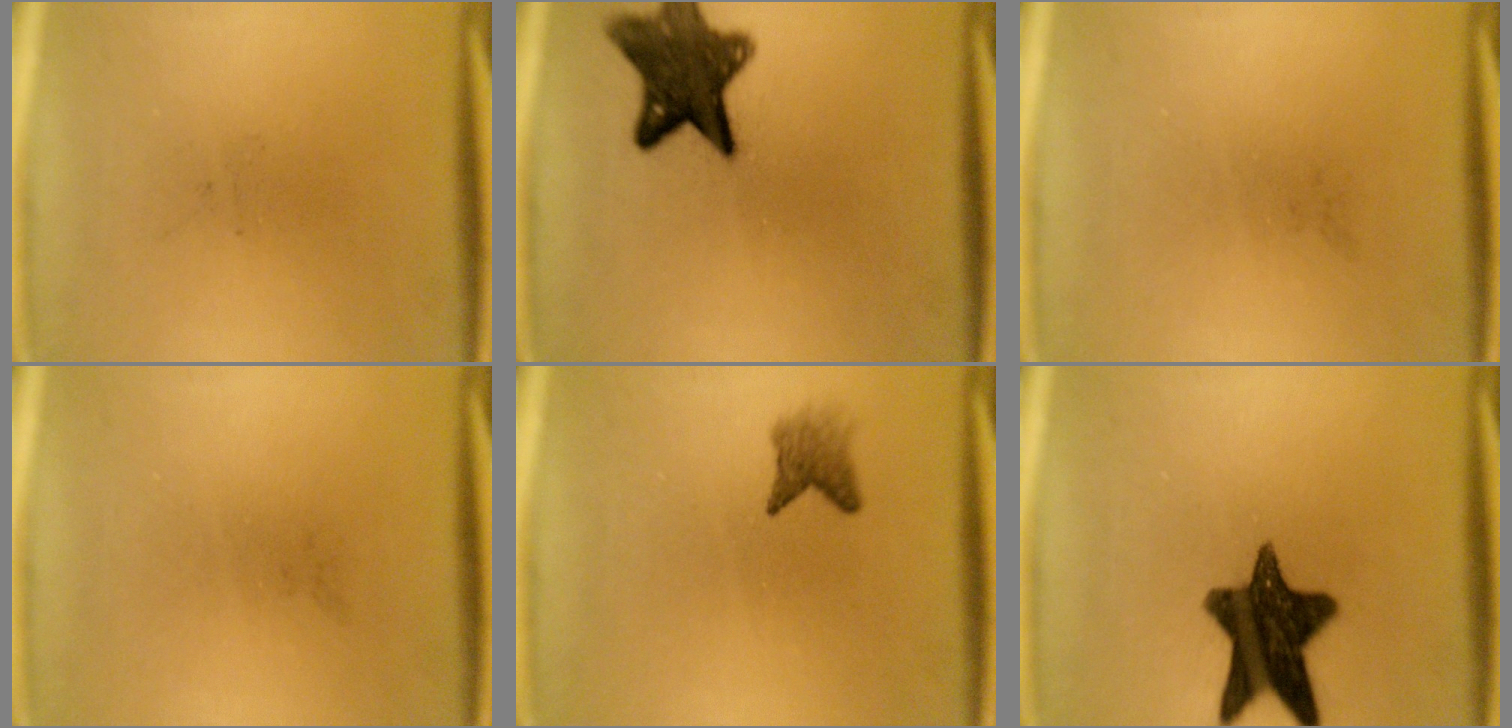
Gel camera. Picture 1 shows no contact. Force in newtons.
{"total": 11.5}
{"total": 0.0}
{"total": 0.0}
{"total": 2.4}
{"total": 13.6}